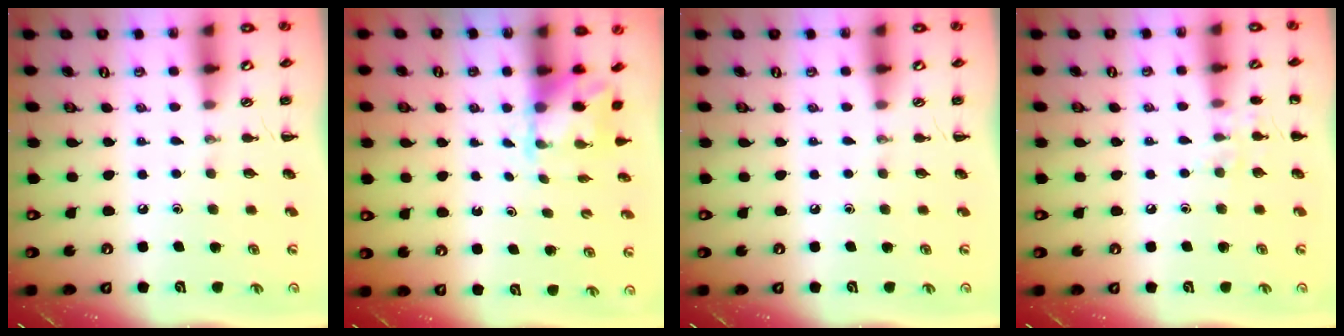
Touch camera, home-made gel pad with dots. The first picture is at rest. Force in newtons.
{"total": 2.0, "press": 1.9, "slide": 0.7}
{"total": 0.0}
{"total": 7.2, "press": 6.9, "slide": 2.1}